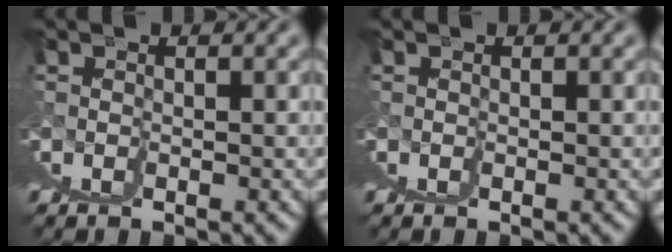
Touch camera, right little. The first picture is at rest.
{"total": 0.0}